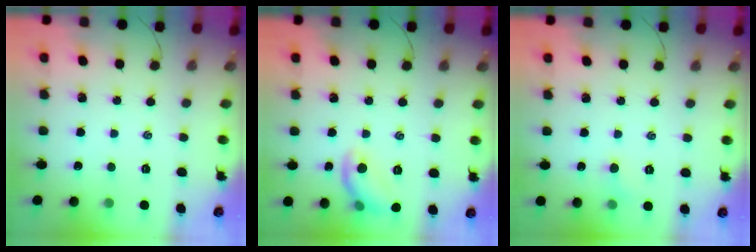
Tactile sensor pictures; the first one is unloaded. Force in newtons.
{"total": 8.4, "press": 8.3, "slide": 1.4}
{"total": 4.1, "press": 3.9, "slide": 1.3}